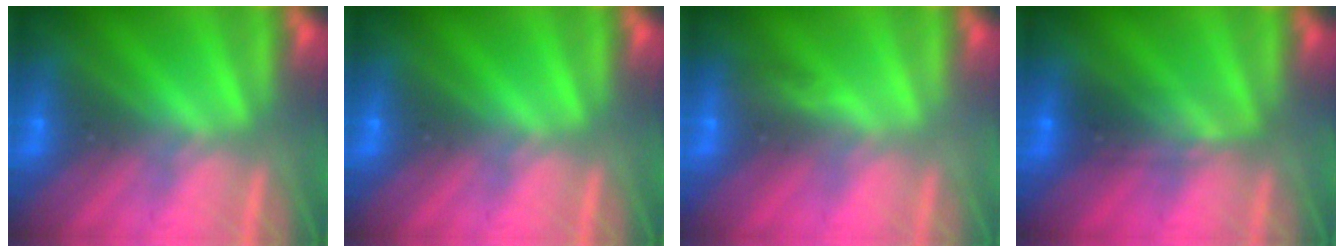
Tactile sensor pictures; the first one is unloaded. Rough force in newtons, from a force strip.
{"total": 0.0}
{"total": 3.0}
{"total": 2.4}